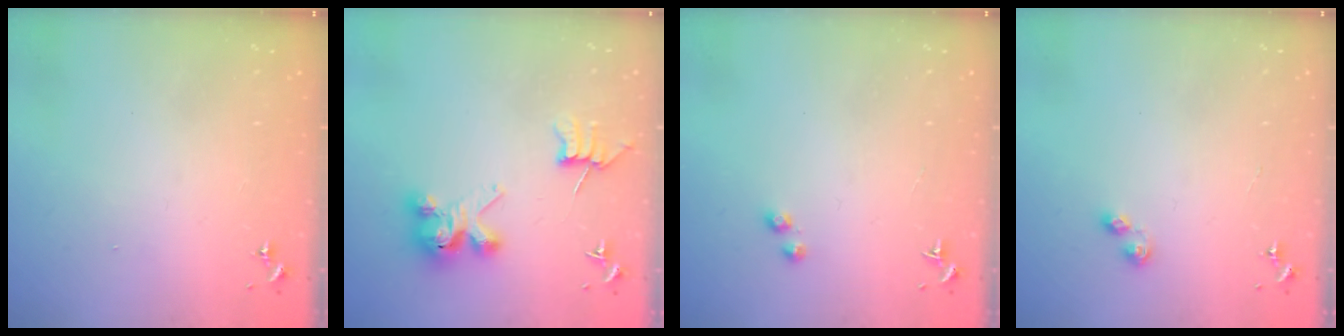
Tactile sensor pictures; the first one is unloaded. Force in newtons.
{"total": 8.0, "press": 8.0, "slide": 0.4}
{"total": 2.4, "press": 2.3, "slide": 0.9}
{"total": 4.1, "press": 4.0, "slide": 0.5}